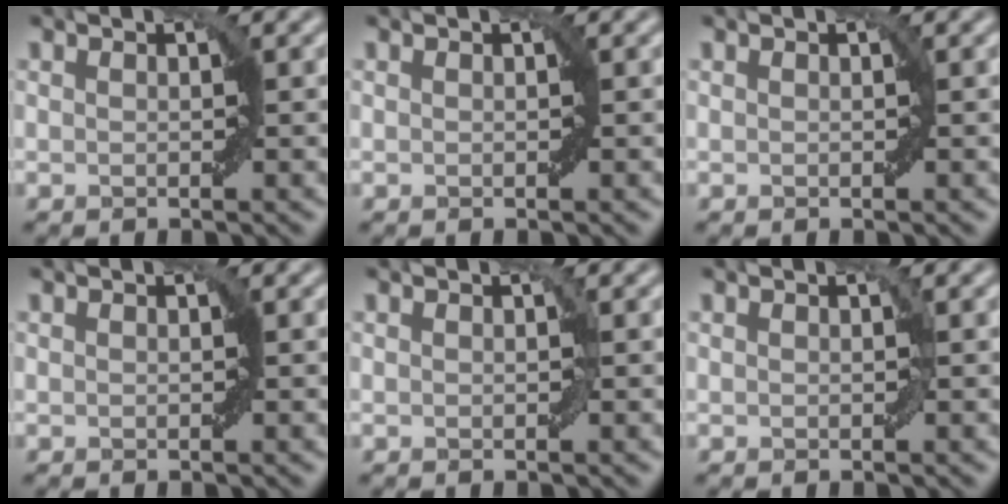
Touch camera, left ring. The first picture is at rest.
{"total": 0.0}
{"total": 0.0}
{"total": 0.0}
{"total": 0.0}
{"total": 0.0}